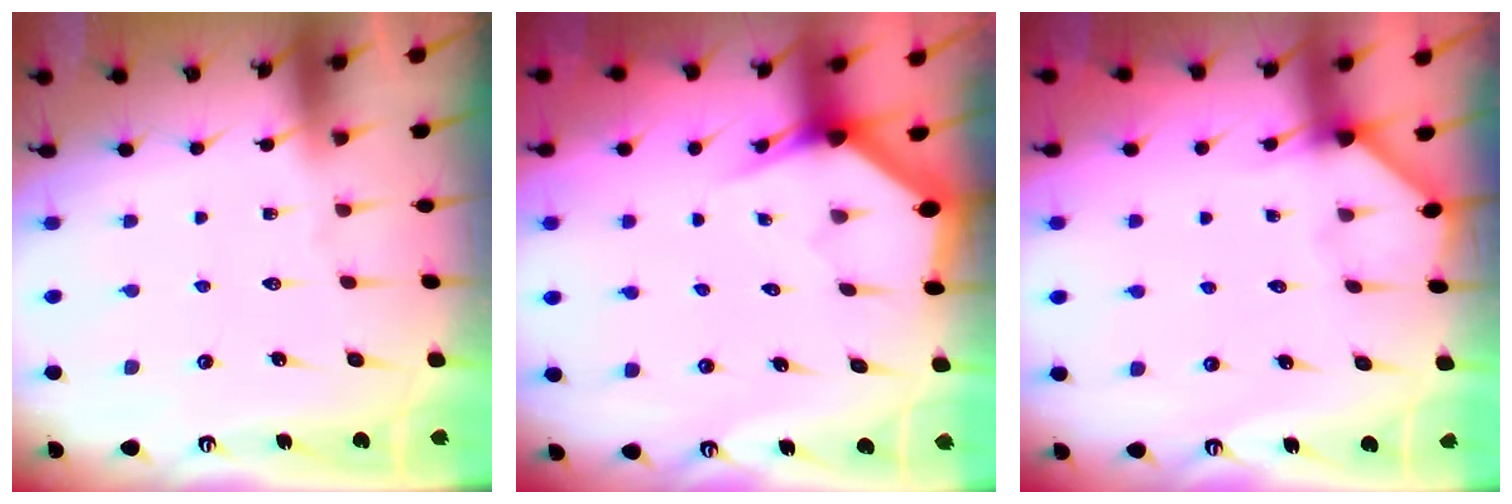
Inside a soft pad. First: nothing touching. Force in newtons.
{"total": 3.0, "press": 3.0, "slide": 0.1}
{"total": 2.6, "press": 2.6, "slide": 0.2}